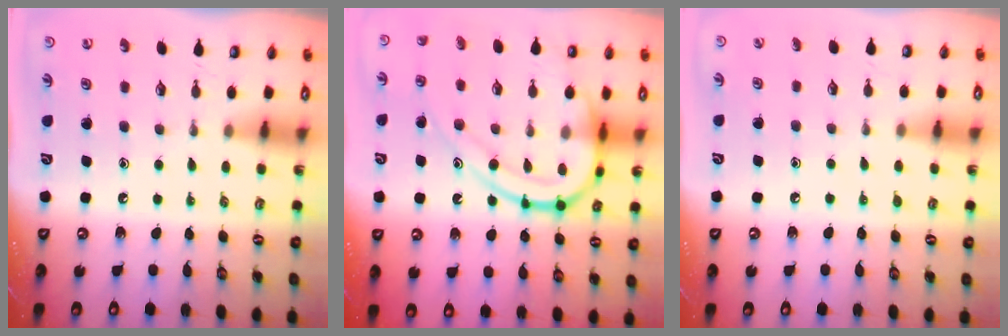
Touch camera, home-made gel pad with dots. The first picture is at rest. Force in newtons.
{"total": 18.1, "press": 18.1, "slide": 1.1}
{"total": 3.3, "press": 3.2, "slide": 0.7}